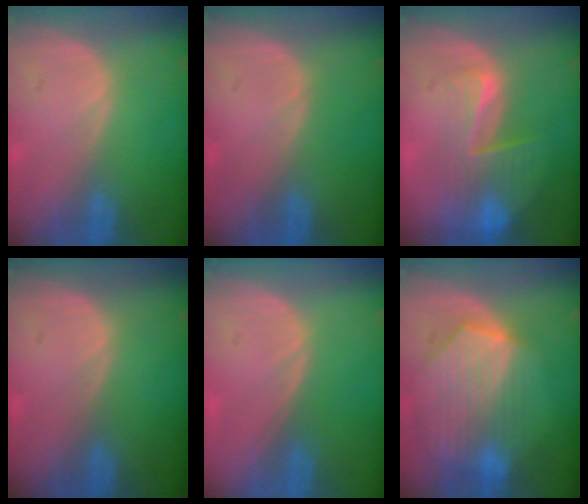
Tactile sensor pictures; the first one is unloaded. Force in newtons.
{"total": 0.0}
{"total": 8.4, "press": 7.2, "slide": 4.3}
{"total": 0.0}
{"total": 0.0}
{"total": 9.5, "press": 8.4, "slide": 4.6}